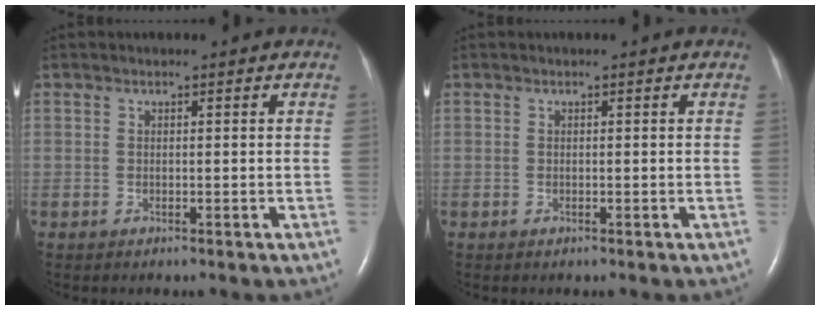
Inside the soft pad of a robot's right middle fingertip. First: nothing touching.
{"total": 0.0}